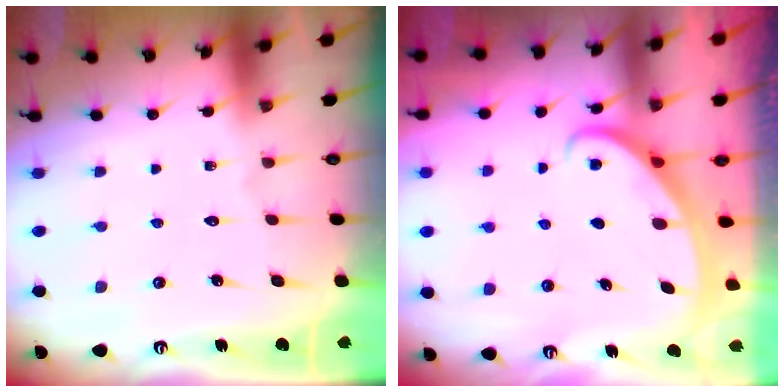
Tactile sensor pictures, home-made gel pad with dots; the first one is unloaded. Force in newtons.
{"total": 3.1, "press": 3.1, "slide": 0.0}